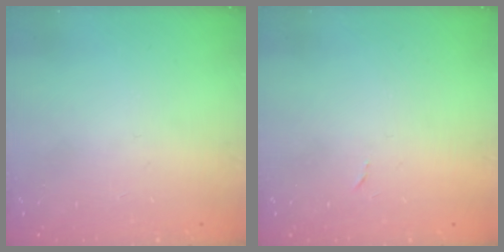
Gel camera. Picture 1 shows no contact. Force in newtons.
{"total": 2.4, "press": 2.4, "slide": 0.4}